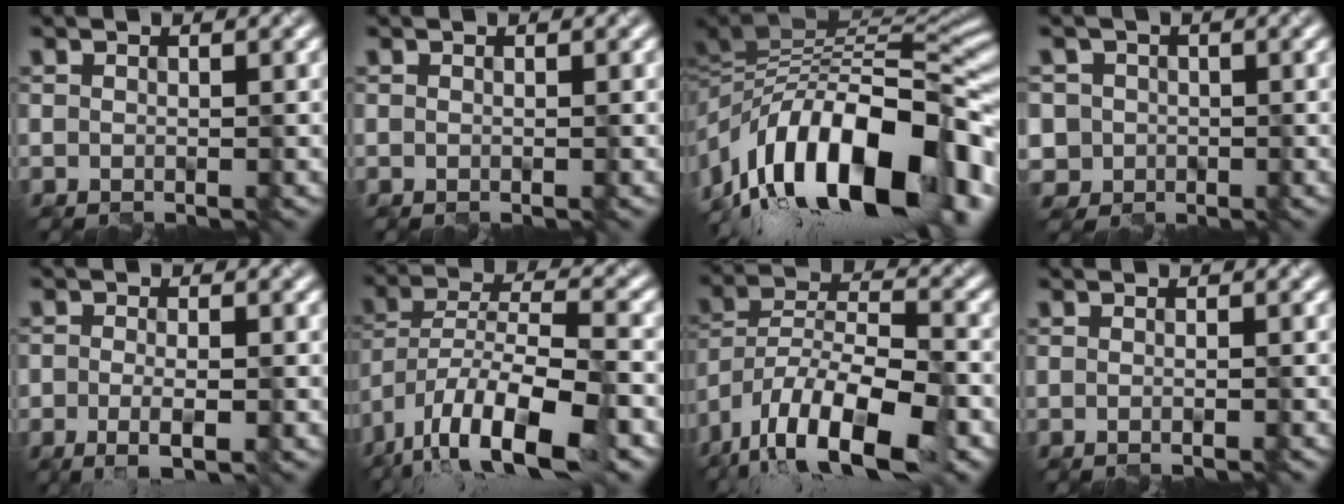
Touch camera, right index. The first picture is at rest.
{"total": 0.0}
{"total": 18.0, "force": [-5.1, 8.7, 14.9], "torque": [-0.227, -0.005, -0.077]}
{"total": 4.9, "force": [0.0, 4.8, 1.1], "torque": [-0.019, 0.024, -0.024]}
{"total": 3.7, "force": [-1.3, 1.9, 3.0], "torque": [-0.046, -0.005, -0.019]}
{"total": 12.7, "force": [-8.1, 3.7, 9.0], "torque": [-0.159, 0.004, -0.146]}
{"total": 13.8, "force": [-9.6, 4.6, 8.7], "torque": [-0.150, 0.004, -0.164]}
{"total": 0.8, "force": [-0.4, 0.0, 0.7], "torque": [-0.013, 0.000, -0.004]}